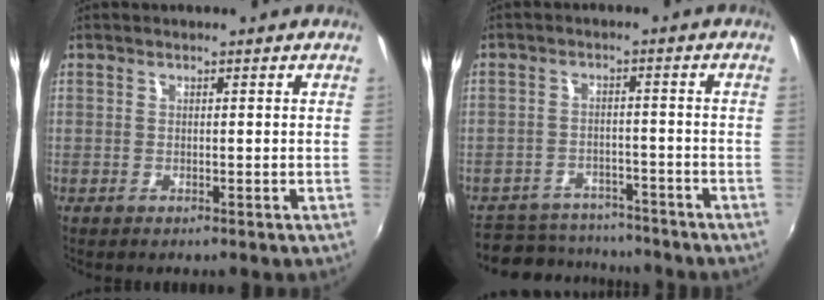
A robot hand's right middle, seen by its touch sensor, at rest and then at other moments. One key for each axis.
{"total": 12.6, "fx": -10.7, "fy": 5.8, "fz": 3.5, "tx": -0.096, "ty": 0.011, "tz": -0.143}